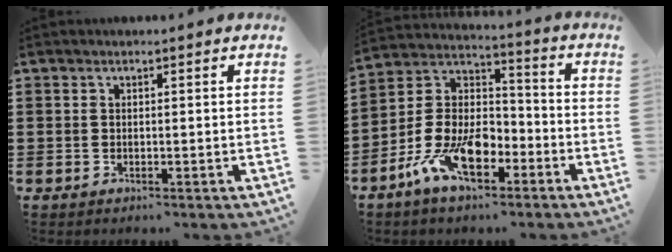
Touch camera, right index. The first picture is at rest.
{"total": 11.2, "force": [-6.2, 5.9, 7.3], "torque": [-0.180, 0.000, -0.124]}